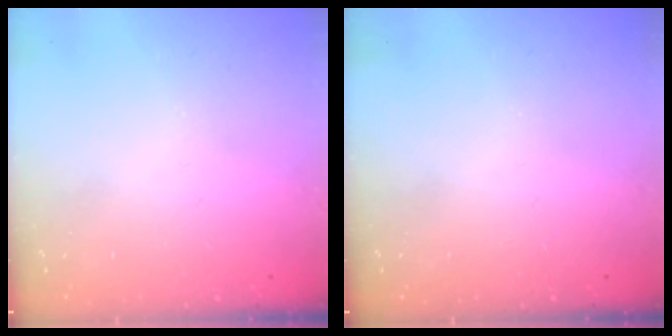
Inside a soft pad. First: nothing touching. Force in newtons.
{"total": 0.0}